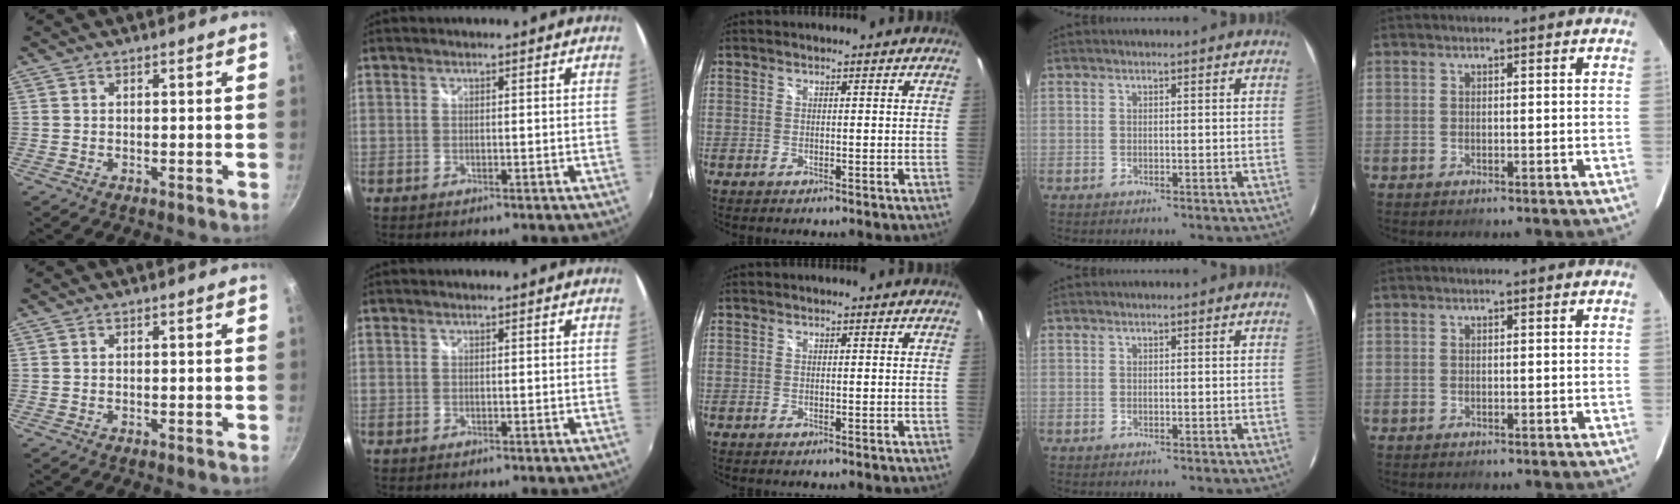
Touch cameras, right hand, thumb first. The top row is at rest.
{}